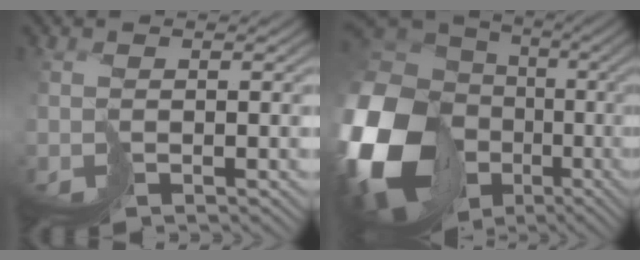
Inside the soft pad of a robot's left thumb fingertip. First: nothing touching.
{"total": 21.0, "force": [-5.4, 17.3, 10.8], "torque": [-0.306, -0.057, -0.092]}